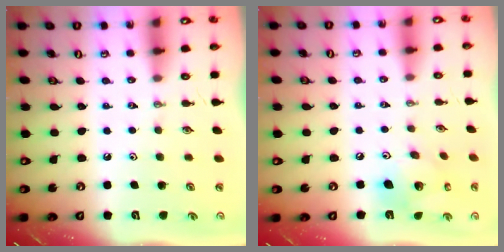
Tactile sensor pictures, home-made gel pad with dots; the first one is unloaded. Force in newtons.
{"total": 15.4, "press": 15.2, "slide": 2.8}